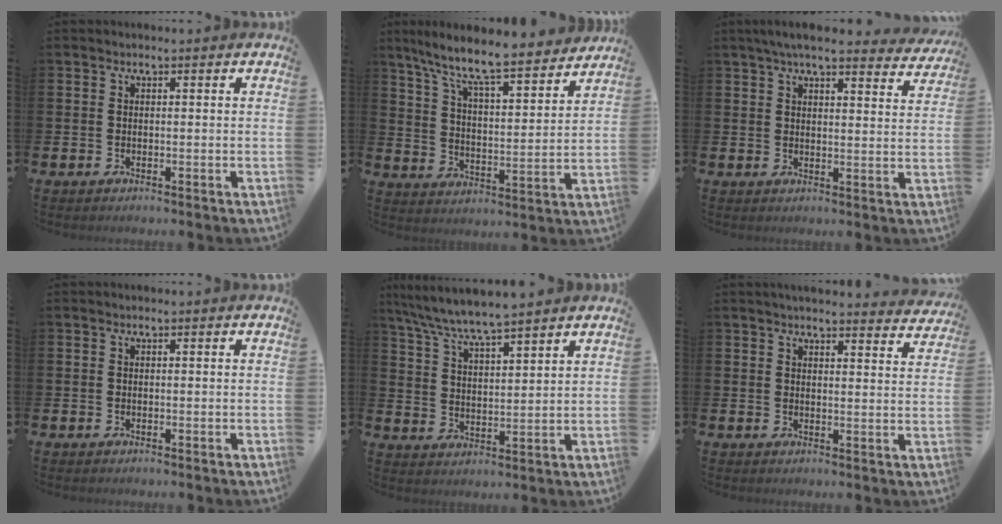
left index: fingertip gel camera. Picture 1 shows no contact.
{"total": 9.3, "force": [8.6, 0.7, 3.6], "torque": [-0.103, -0.063, 0.143]}
{"total": 5.8, "force": [5.2, 0.8, 2.4], "torque": [-0.052, -0.020, 0.091]}
{"total": 0.0}
{"total": 6.5, "force": [6.4, -0.1, 1.6], "torque": [-0.061, -0.035, 0.113]}
{"total": 3.8, "force": [3.8, 0.1, 0.5], "torque": [-0.008, -0.023, 0.067]}